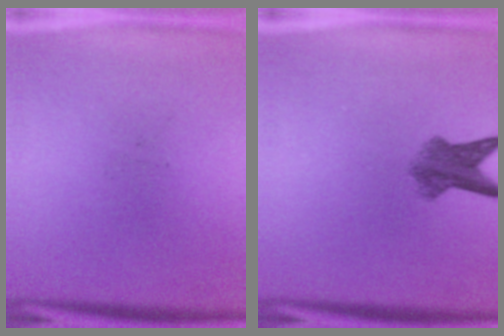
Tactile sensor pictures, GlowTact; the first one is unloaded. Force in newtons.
{"total": 5.4}